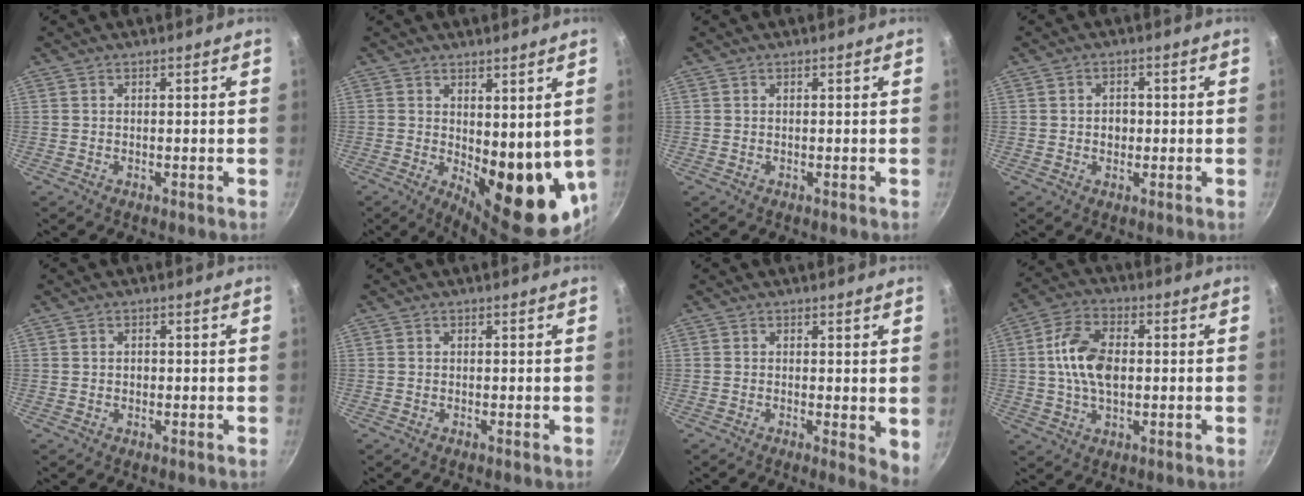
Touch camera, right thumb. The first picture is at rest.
{"total": 14.0, "force": [0.4, 6.2, 12.5], "torque": [-0.128, -0.033, 0.022]}
{"total": 0.0}
{"total": 2.7, "force": [-0.1, 2.2, 1.5], "torque": [-0.011, 0.002, -0.003]}
{"total": 1.0, "force": [-0.1, 0.9, 0.5], "torque": [-0.008, 0.002, -0.001]}
{"total": 0.0}
{"total": 3.8, "force": [0.0, 1.4, 3.6], "torque": [-0.046, -0.012, -0.002]}
{"total": 10.6, "force": [0.5, 6.4, 8.5], "torque": [-0.151, 0.017, 0.002]}